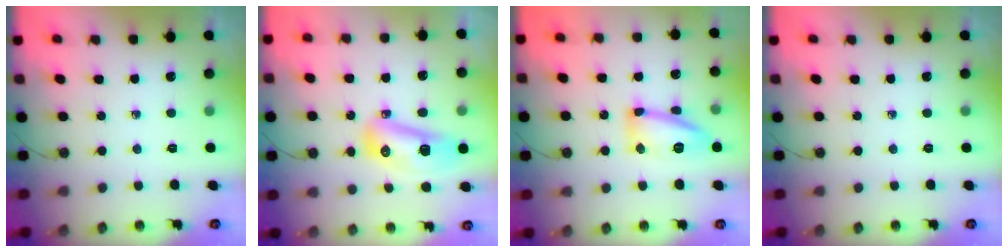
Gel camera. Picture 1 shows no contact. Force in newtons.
{"total": 12.3, "press": 12.2, "slide": 1.7}
{"total": 15.2, "press": 15.1, "slide": 1.2}
{"total": 0.0}